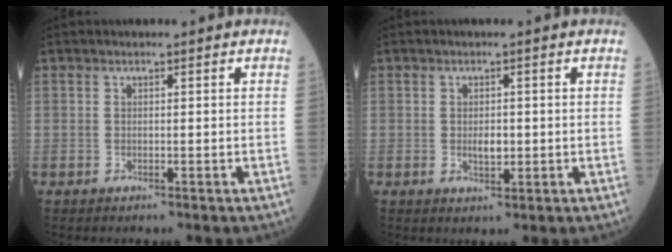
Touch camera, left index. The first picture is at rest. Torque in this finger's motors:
{"motor_torque": [0.50, 0.15, 0.03, 0.02]}